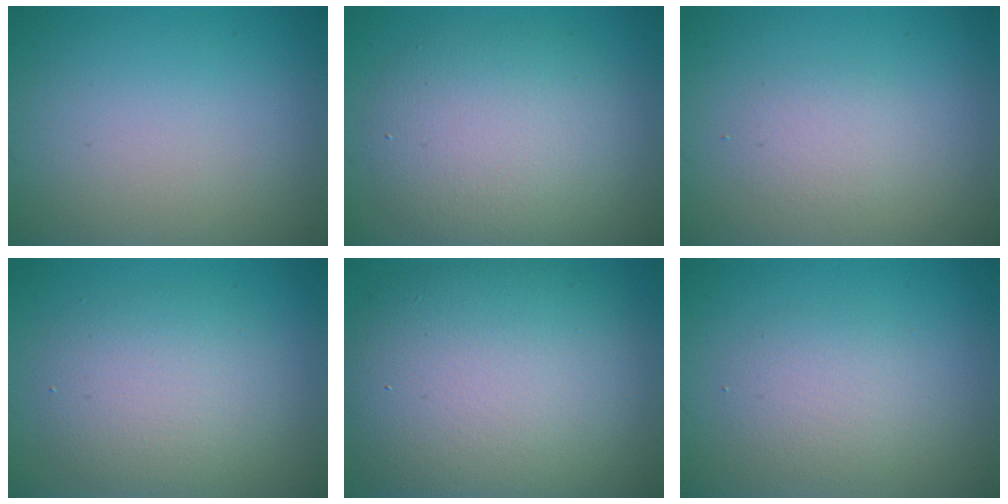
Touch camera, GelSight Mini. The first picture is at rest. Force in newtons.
{"total": 6.3, "press": 6.3, "slide": 0.3}
{"total": 1.5, "press": 1.5, "slide": 0.2}
{"total": 4.2, "press": 4.2, "slide": 0.1}
{"total": 12.3, "press": 12.3, "slide": 0.9}
{"total": 2.5, "press": 2.5, "slide": 0.1}